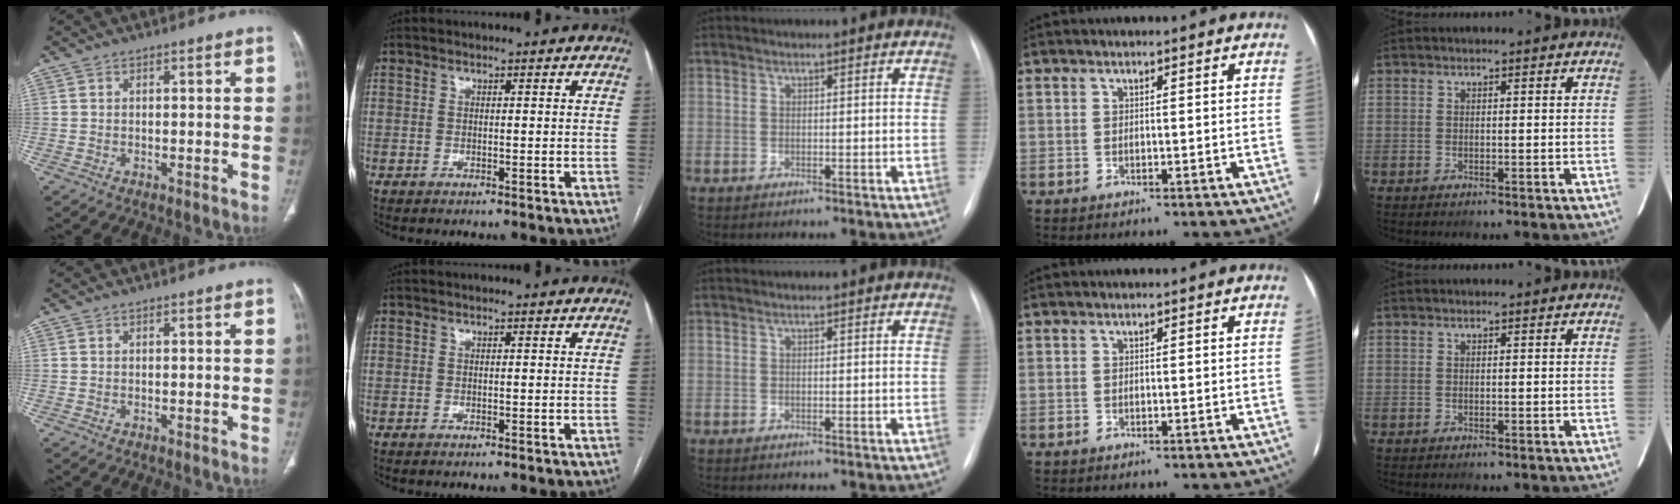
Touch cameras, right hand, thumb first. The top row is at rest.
{}